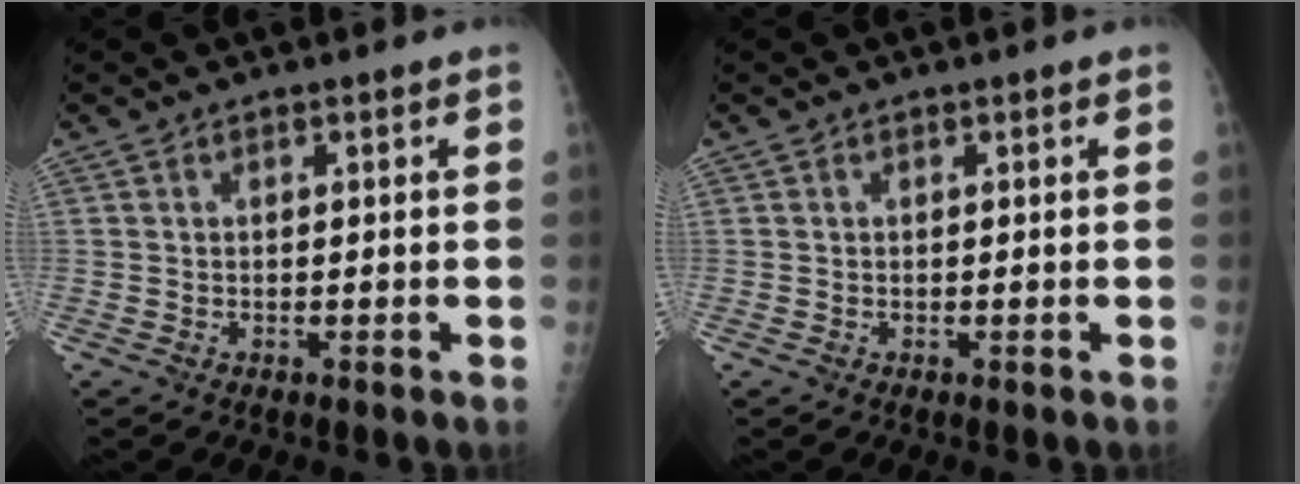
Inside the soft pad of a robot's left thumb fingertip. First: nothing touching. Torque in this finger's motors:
{"motor_torque": [-0.03, 0.03, 0.00, 0.00, 0.00]}